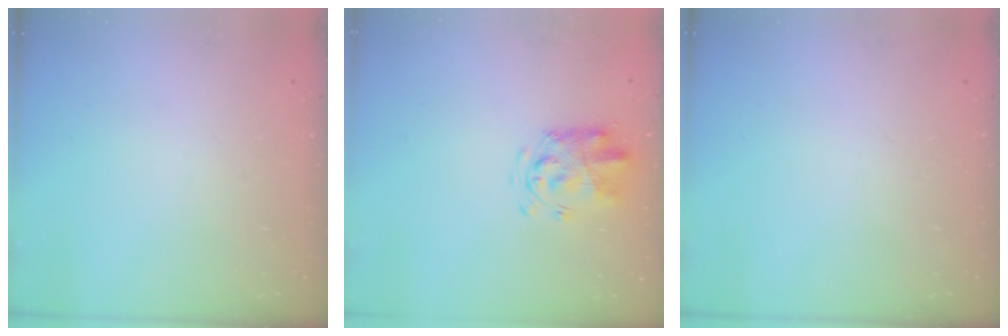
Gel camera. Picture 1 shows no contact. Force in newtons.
{"total": 3.9, "press": 3.9, "slide": 0.8}
{"total": 0.0}